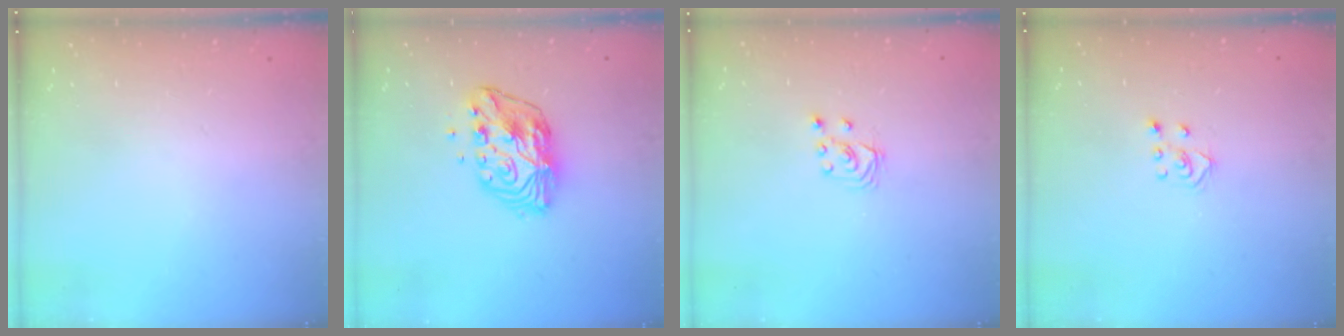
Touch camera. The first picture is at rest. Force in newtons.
{"total": 12.5, "press": 12.5, "slide": 1.0}
{"total": 3.5, "press": 3.5, "slide": 0.4}
{"total": 4.0, "press": 4.0, "slide": 0.3}